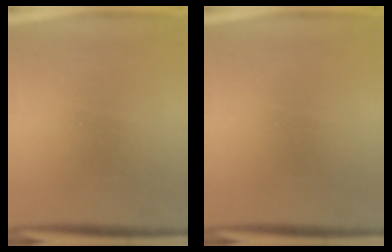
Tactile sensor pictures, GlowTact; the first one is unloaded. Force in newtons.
{"total": 0.0}